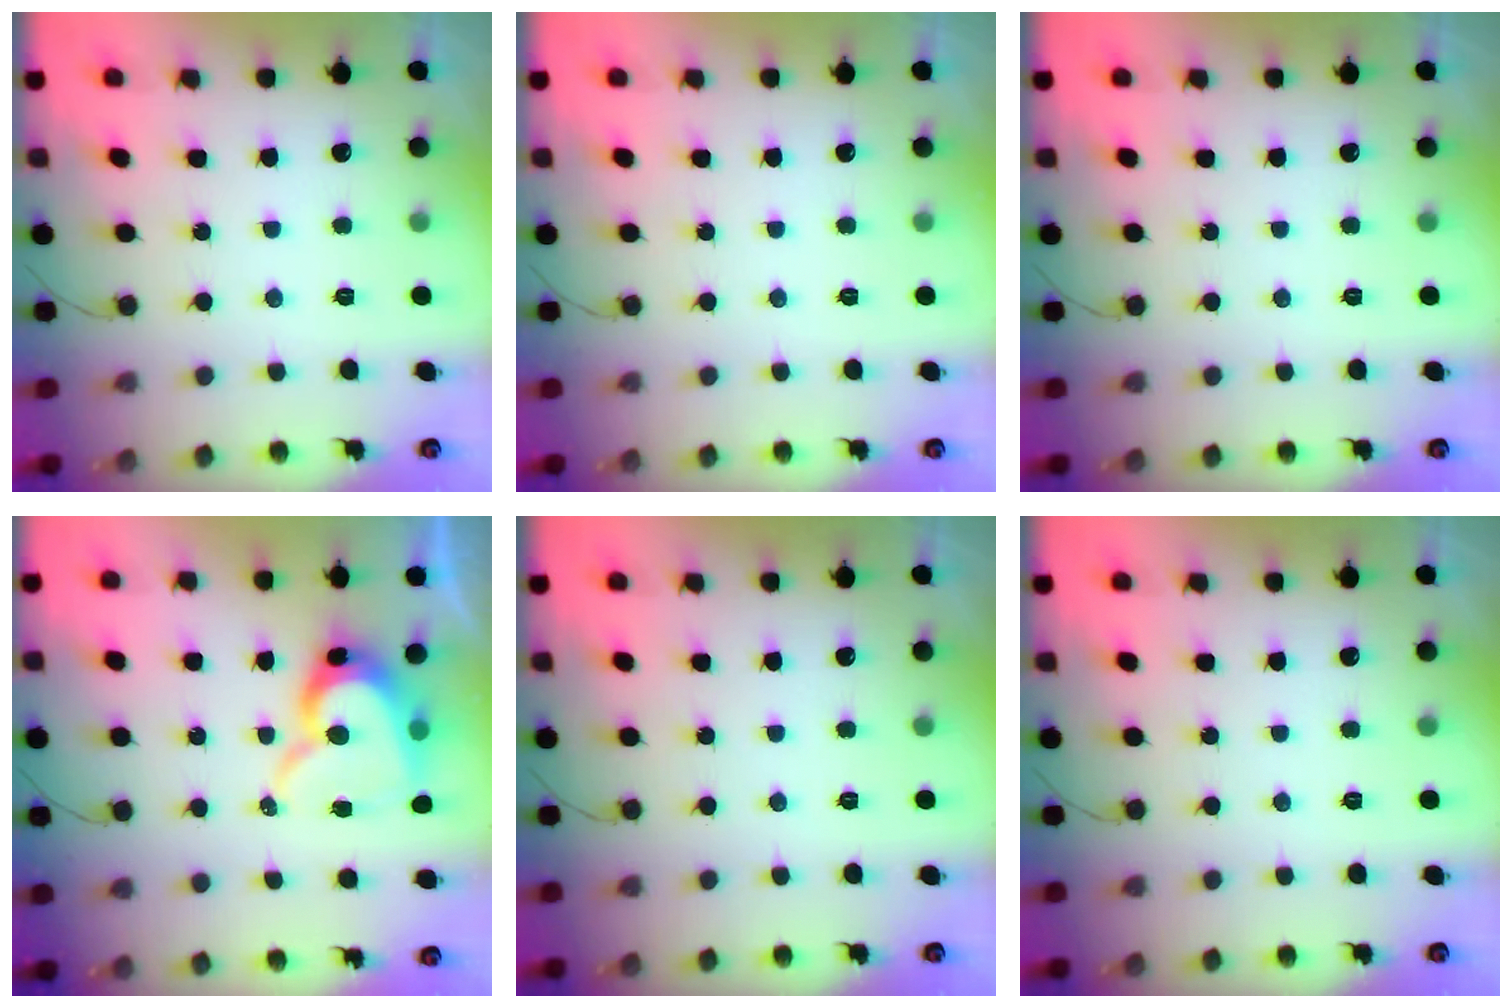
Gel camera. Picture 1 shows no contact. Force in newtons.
{"total": 0.0}
{"total": 0.0}
{"total": 14.1, "press": 14.0, "slide": 1.5}
{"total": 0.0}
{"total": 0.0}